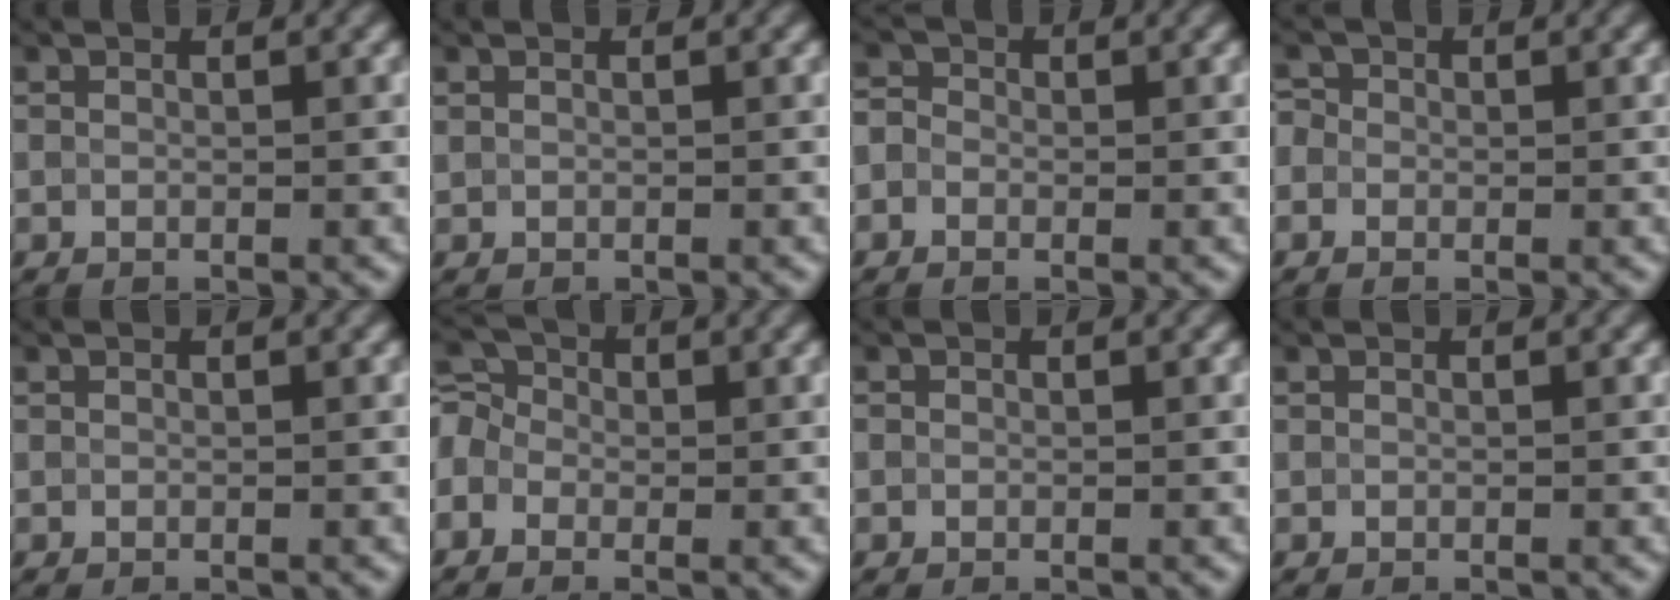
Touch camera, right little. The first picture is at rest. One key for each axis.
{"total": 0.0}
{"total": 1.9, "fx": -0.3, "fy": 1.7, "fz": 0.8, "tx": -0.006, "ty": 0.007, "tz": -0.023}
{"total": 1.7, "fx": 0.2, "fy": 1.5, "fz": 0.7, "tx": -0.002, "ty": 0.006, "tz": -0.014}
{"total": 0.0}
{"total": 4.3, "fx": -0.7, "fy": 3.7, "fz": 2.1, "tx": -0.044, "ty": 0.022, "tz": -0.032}
{"total": 0.0}
{"total": 0.0}